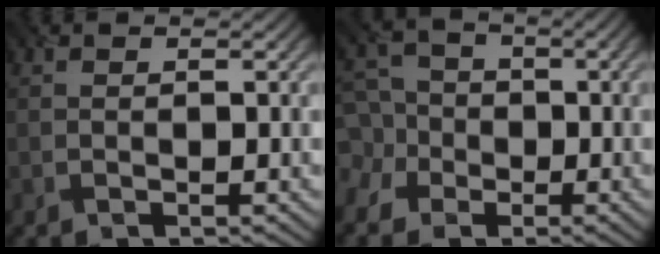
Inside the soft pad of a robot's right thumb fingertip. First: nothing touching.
{"total": 6.3, "force": [-2.0, 5.8, 1.6], "torque": [-0.051, -0.005, -0.059]}